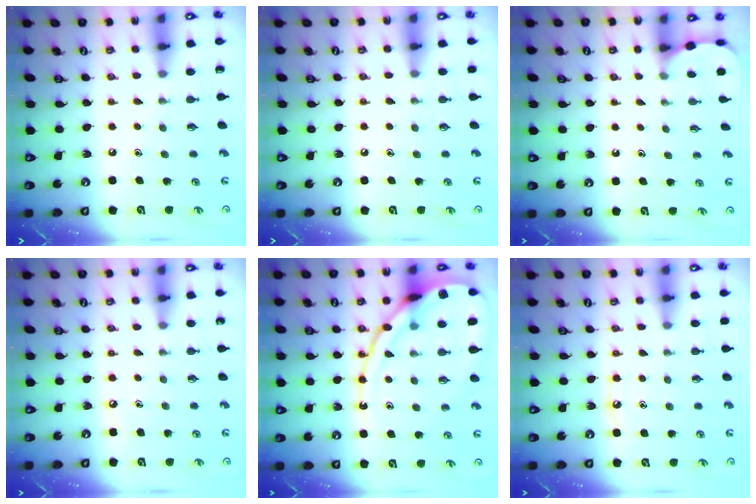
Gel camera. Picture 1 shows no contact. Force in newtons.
{"total": 4.4, "press": 4.3, "slide": 0.7}
{"total": 1.8, "press": 1.8, "slide": 0.1}
{"total": 2.8, "press": 2.7, "slide": 0.4}
{"total": 14.4, "press": 14.3, "slide": 1.4}
{"total": 5.9, "press": 5.9, "slide": 0.7}